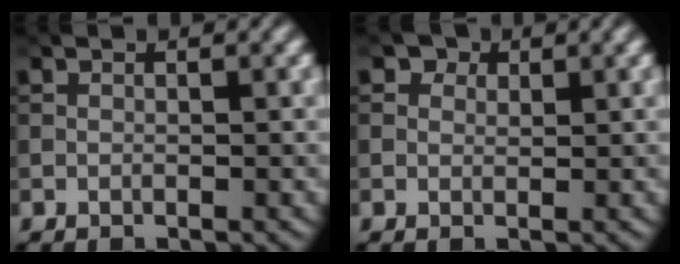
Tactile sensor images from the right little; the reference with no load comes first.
{"total": 2.4, "force": [1.6, 1.6, 0.9], "torque": [-0.015, -0.008, 0.017]}